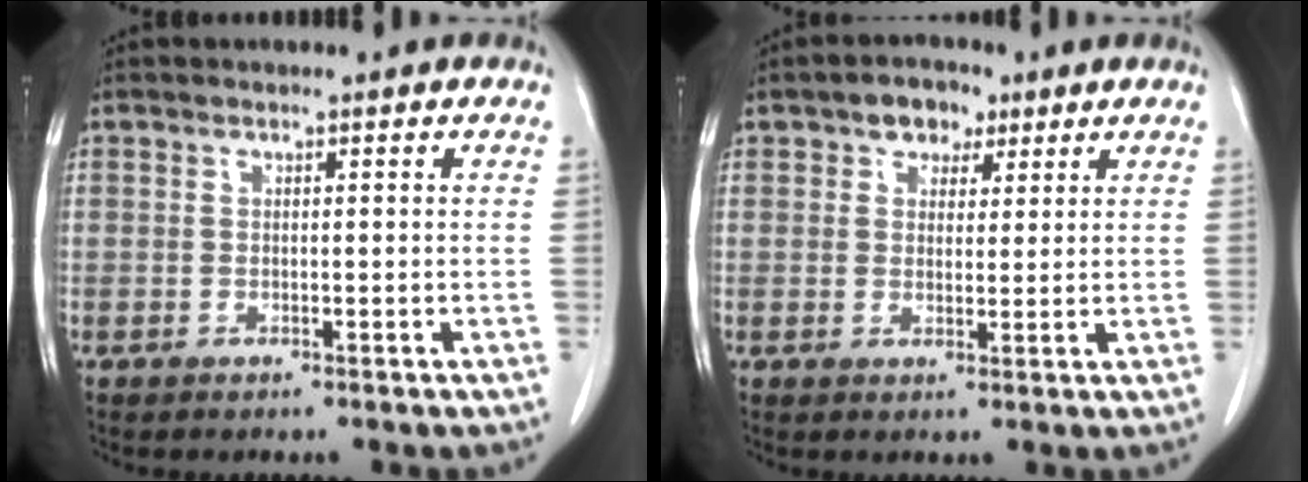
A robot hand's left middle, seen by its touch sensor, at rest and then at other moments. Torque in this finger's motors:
{"motor_torque": [0.20, -0.19, -0.01, 0.02]}